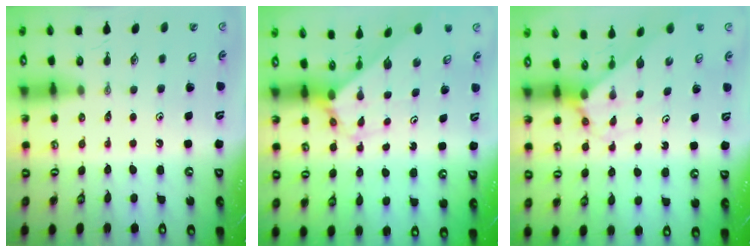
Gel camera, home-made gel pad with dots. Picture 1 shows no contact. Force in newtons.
{"total": 2.6, "press": 2.6, "slide": 0.2}
{"total": 2.6, "press": 2.6, "slide": 0.2}